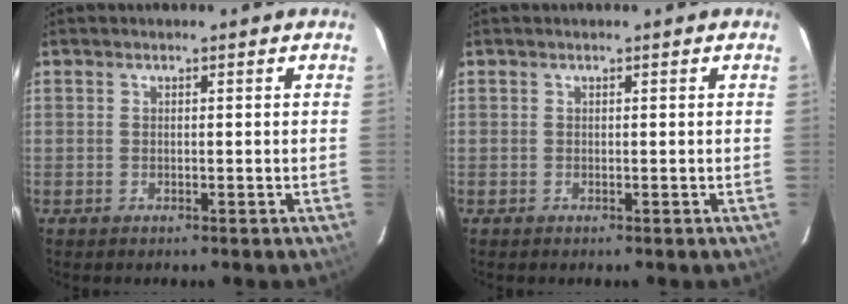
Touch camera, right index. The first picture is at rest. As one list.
[{"total": 0.0}]